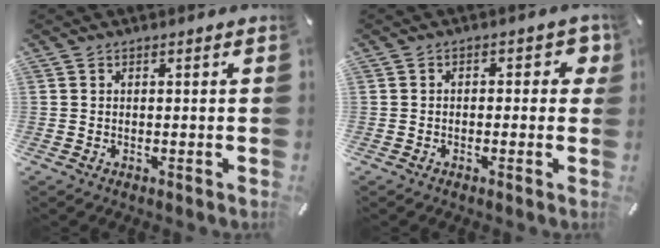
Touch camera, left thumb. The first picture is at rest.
{"total": 3.4, "force": [-0.3, 2.1, 2.7], "torque": [-0.037, 0.006, -0.011]}